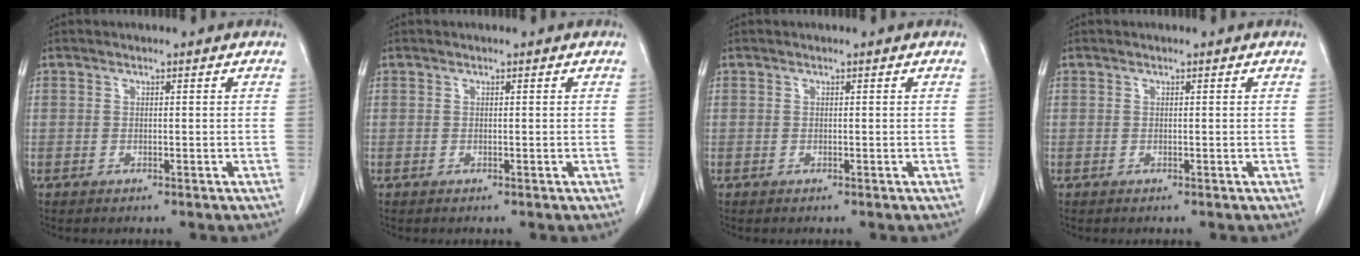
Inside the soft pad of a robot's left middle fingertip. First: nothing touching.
{"total": 0.0}
{"total": 0.0}
{"total": 0.0}